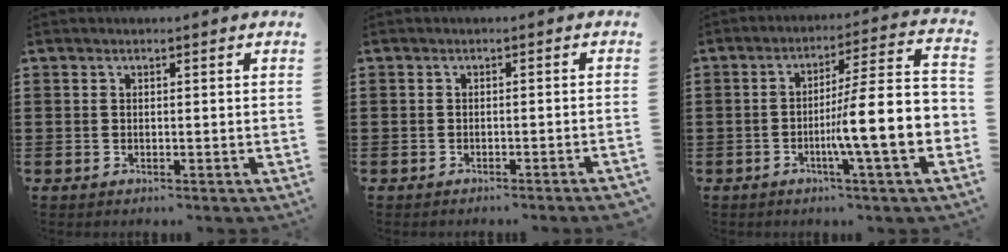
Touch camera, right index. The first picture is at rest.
{"total": 1.2, "force": [-1.1, -0.2, 0.4], "torque": [-0.008, -0.001, -0.021]}
{"total": 11.4, "force": [-3.2, 0.4, 10.9], "torque": [-0.167, -0.031, -0.067]}